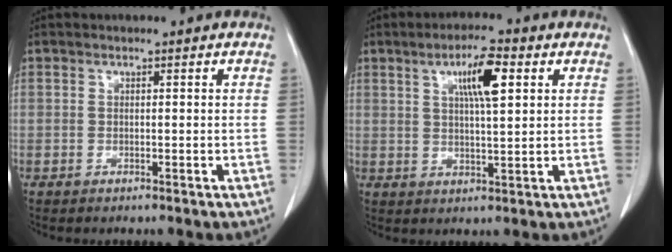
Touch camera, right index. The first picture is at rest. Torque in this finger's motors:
{"motor_torque": [0.54, 0.14, 0.17, 0.07]}